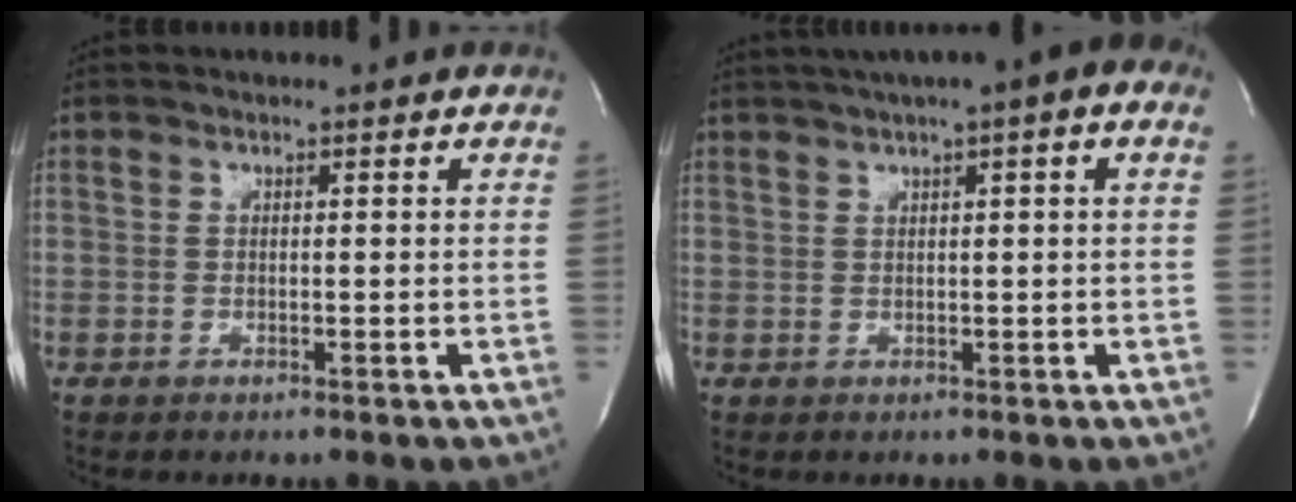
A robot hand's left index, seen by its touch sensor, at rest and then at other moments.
{"total": 8.4, "force": [4.6, 0.8, 7.0], "torque": [-0.104, 0.037, 0.062]}